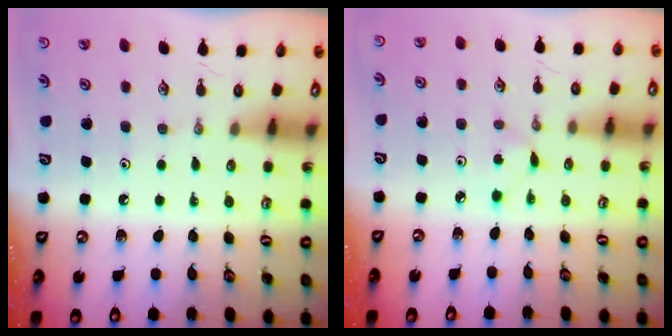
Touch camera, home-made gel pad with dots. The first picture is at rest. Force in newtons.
{"total": 1.5, "press": 1.4, "slide": 0.2}